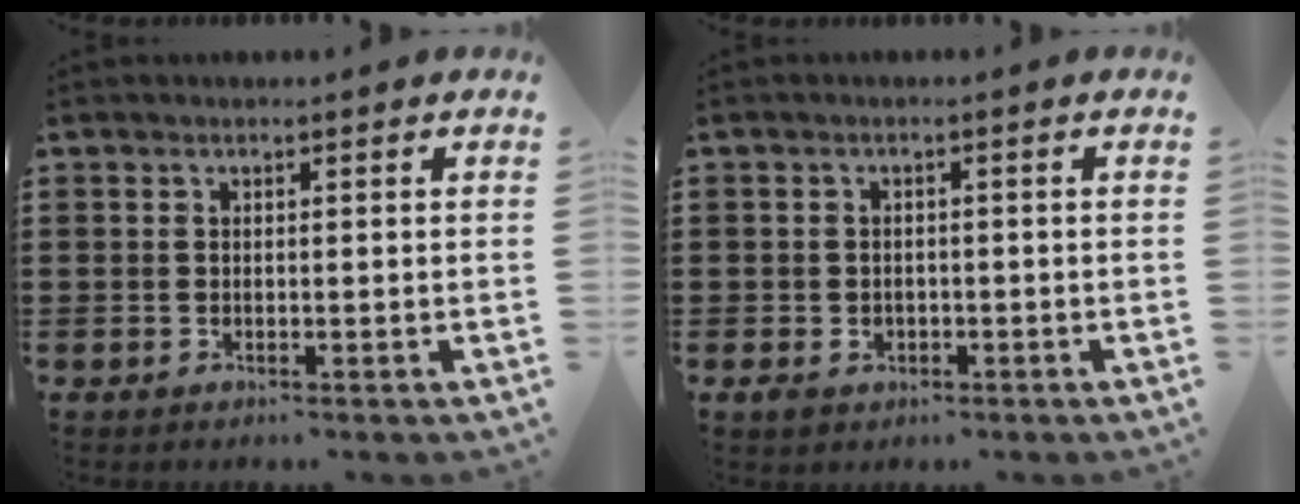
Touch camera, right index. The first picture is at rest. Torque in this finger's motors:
{"motor_torque": [0.73, 0.67, 0.08, 0.04]}